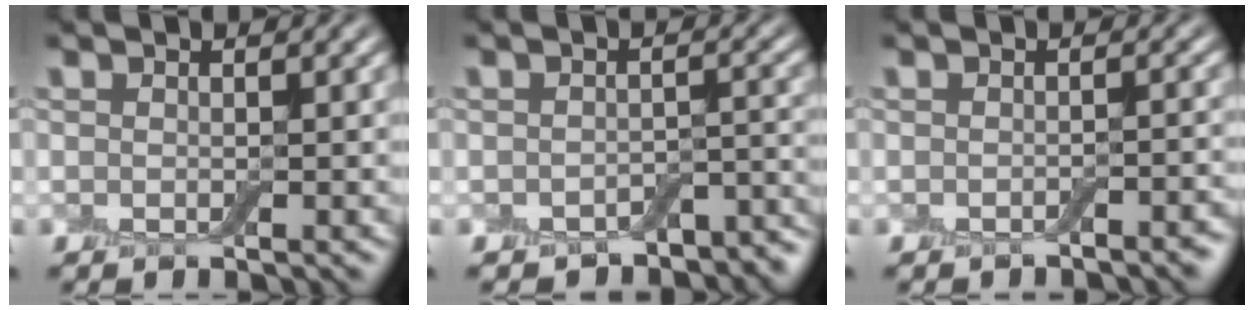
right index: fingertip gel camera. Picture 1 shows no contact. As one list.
[{"total": 4.8, "force": [-4.2, 1.8, 1.6], "torque": [-0.014, -0.015, -0.050]}, {"total": 1.4, "force": [-1.2, 0.3, 0.7], "torque": [-0.009, -0.001, -0.017]}]